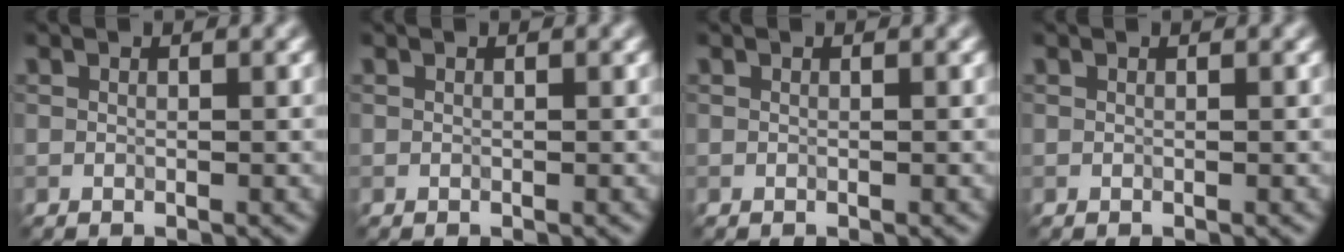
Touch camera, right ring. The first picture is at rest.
{"total": 0.0}
{"total": 0.0}
{"total": 0.0}